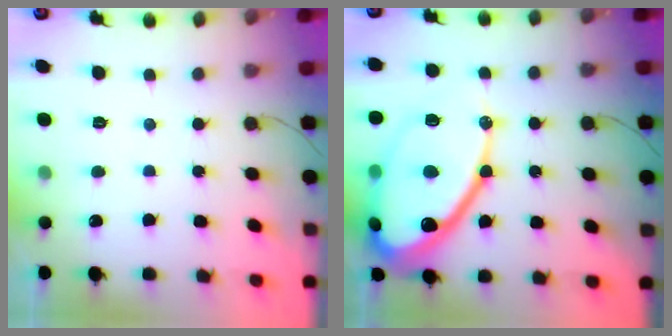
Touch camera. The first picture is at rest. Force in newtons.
{"total": 25.8, "press": 25.7, "slide": 2.5}